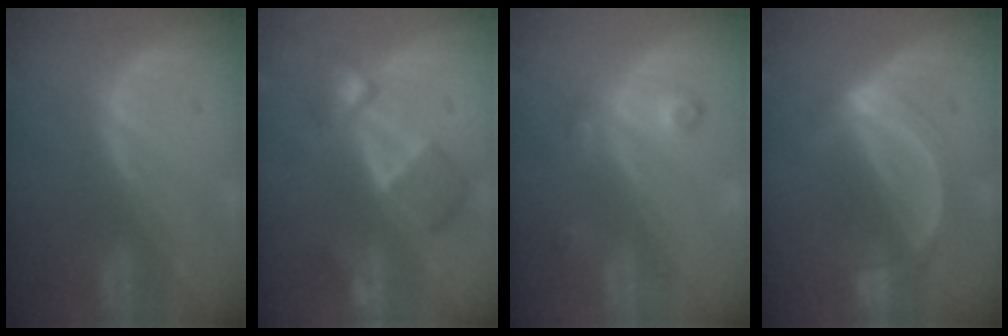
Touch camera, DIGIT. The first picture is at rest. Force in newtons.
{"total": 6.9, "press": 6.7, "slide": 1.6}
{"total": 3.5, "press": 3.2, "slide": 1.4}
{"total": 5.0, "press": 5.0, "slide": 0.6}